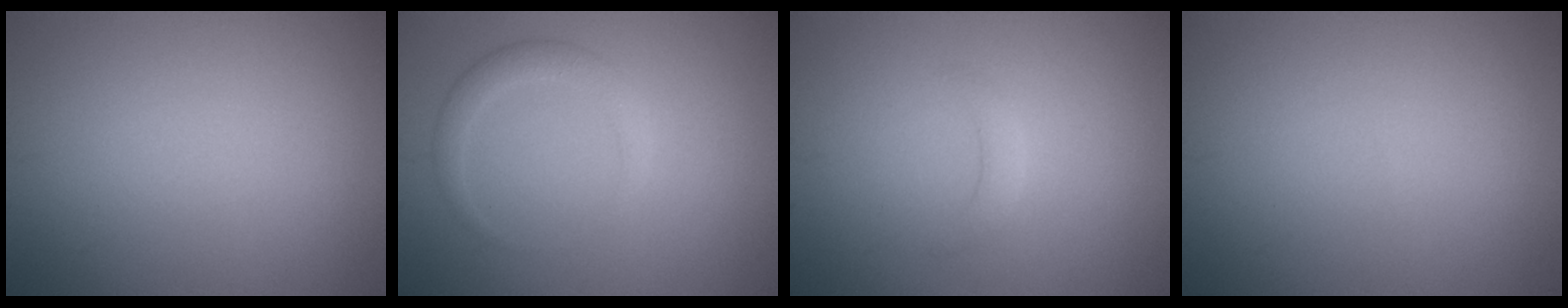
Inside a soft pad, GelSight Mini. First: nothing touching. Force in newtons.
{"total": 2.1, "press": 2.1, "slide": 0.1}
{"total": 1.2, "press": 1.2, "slide": 0.2}
{"total": 0.0}